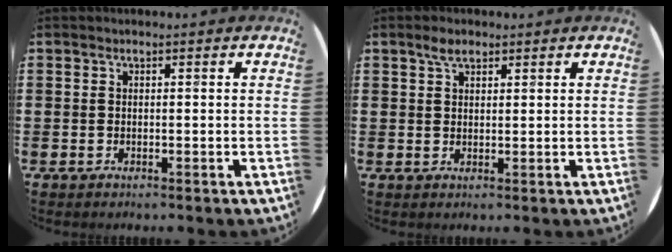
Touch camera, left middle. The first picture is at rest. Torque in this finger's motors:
{"motor_torque": [0.65, -0.51, 0.00, 0.01]}